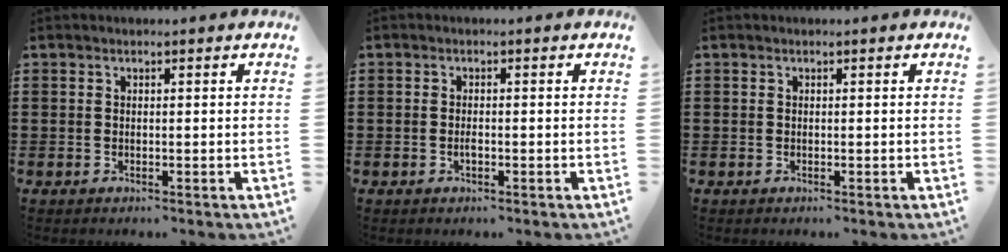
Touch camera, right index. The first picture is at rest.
{"total": 1.2, "force": [-0.4, 0.4, 1.1], "torque": [-0.021, -0.003, -0.006]}
{"total": 0.0}